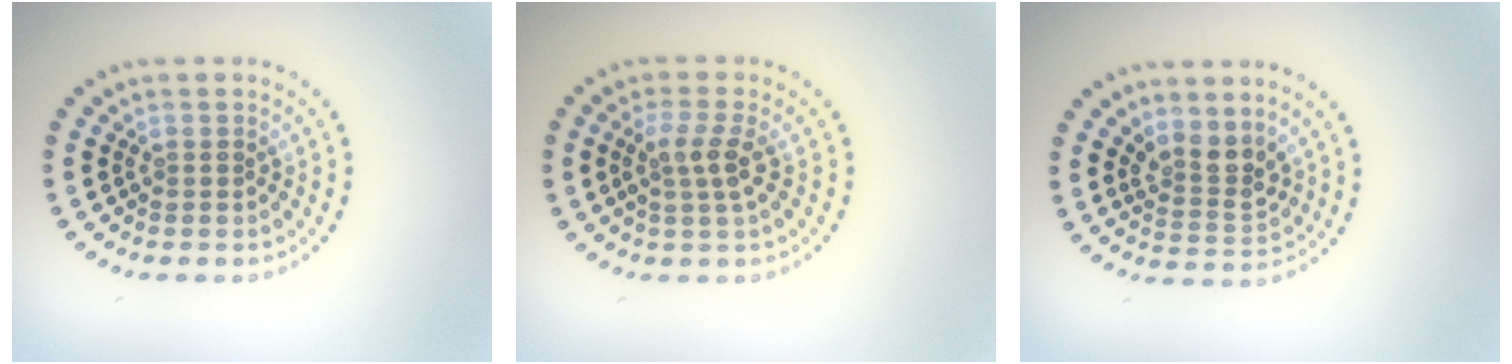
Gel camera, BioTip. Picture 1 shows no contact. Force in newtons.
{"total": 2.4, "press": 2.1, "slide": 1.0}
{"total": 2.7, "press": 2.2, "slide": 1.7}